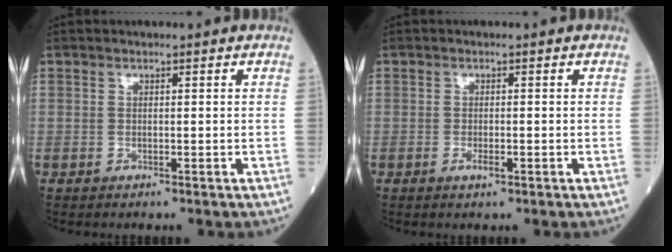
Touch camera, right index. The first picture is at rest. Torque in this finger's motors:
{"motor_torque": [0.32, -0.20, 0.03, 0.00]}